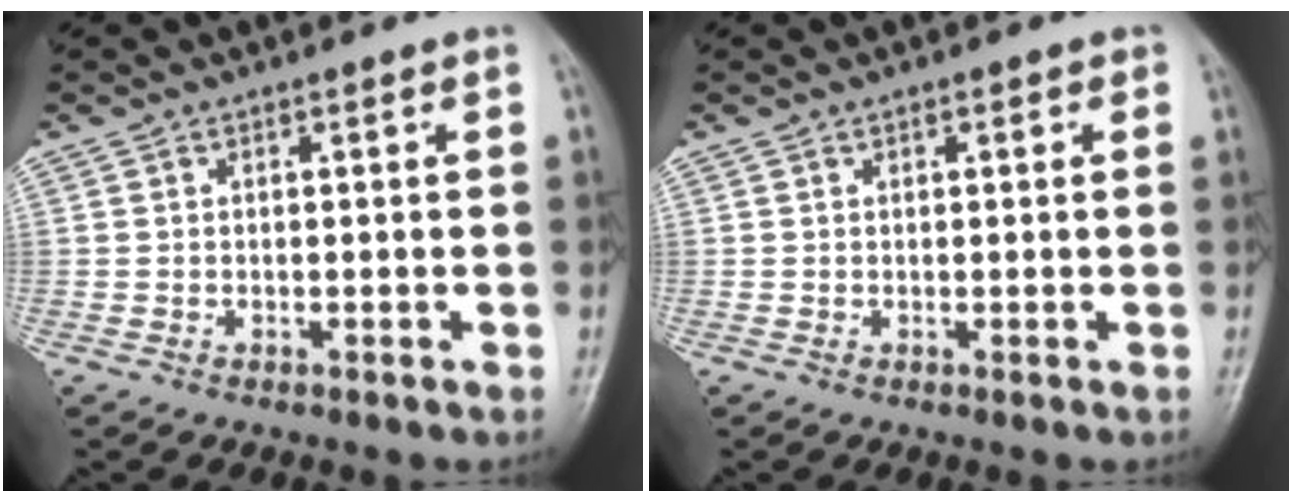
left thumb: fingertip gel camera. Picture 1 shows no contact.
{"total": 1.4, "force": [0.6, 0.7, 1.0], "torque": [-0.010, 0.001, 0.006]}